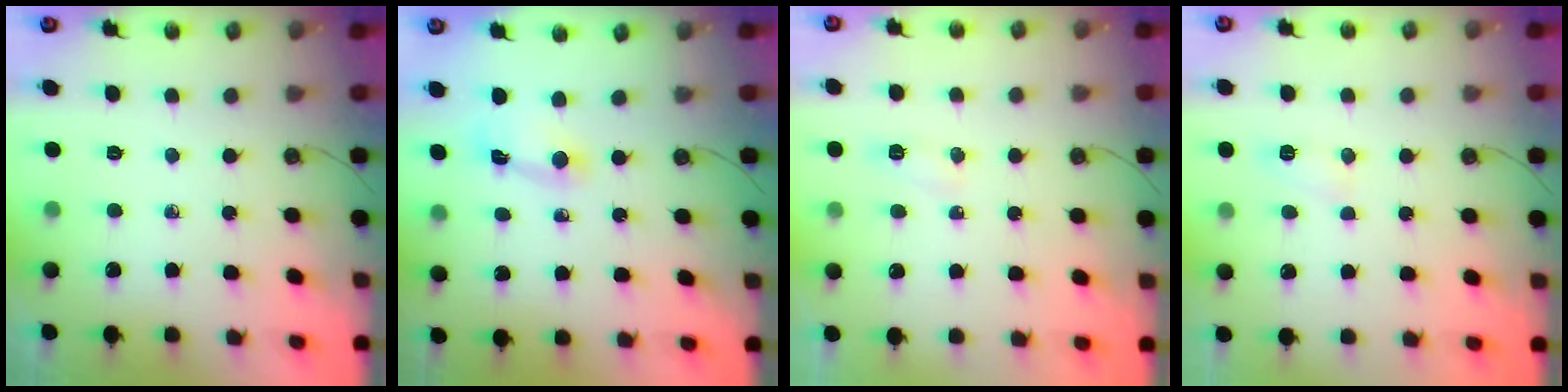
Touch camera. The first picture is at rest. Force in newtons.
{"total": 2.7, "press": 2.7, "slide": 0.3}
{"total": 4.9, "press": 4.8, "slide": 0.5}
{"total": 5.0, "press": 5.0, "slide": 0.6}